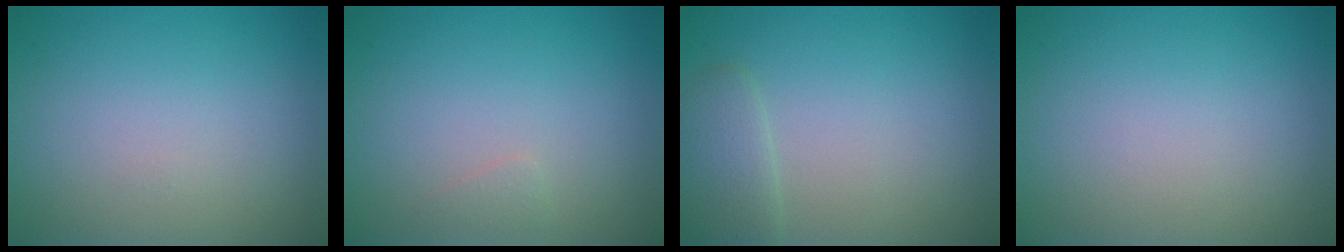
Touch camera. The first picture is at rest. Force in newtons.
{"total": 0.6, "press": 0.6, "slide": 0.1}
{"total": 2.1, "press": 2.0, "slide": 0.1}
{"total": 0.0}